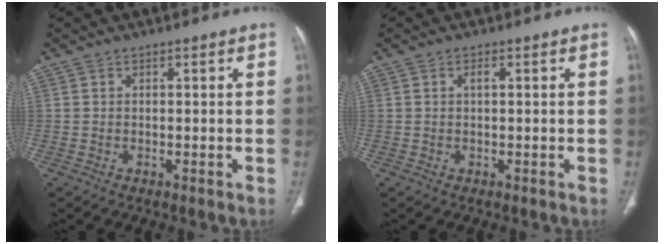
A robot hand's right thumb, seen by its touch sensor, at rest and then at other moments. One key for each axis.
{"total": 0.9, "fx": 0.2, "fy": 0.3, "fz": 0.8, "tx": -0.015, "ty": 0.002, "tz": 0.002}